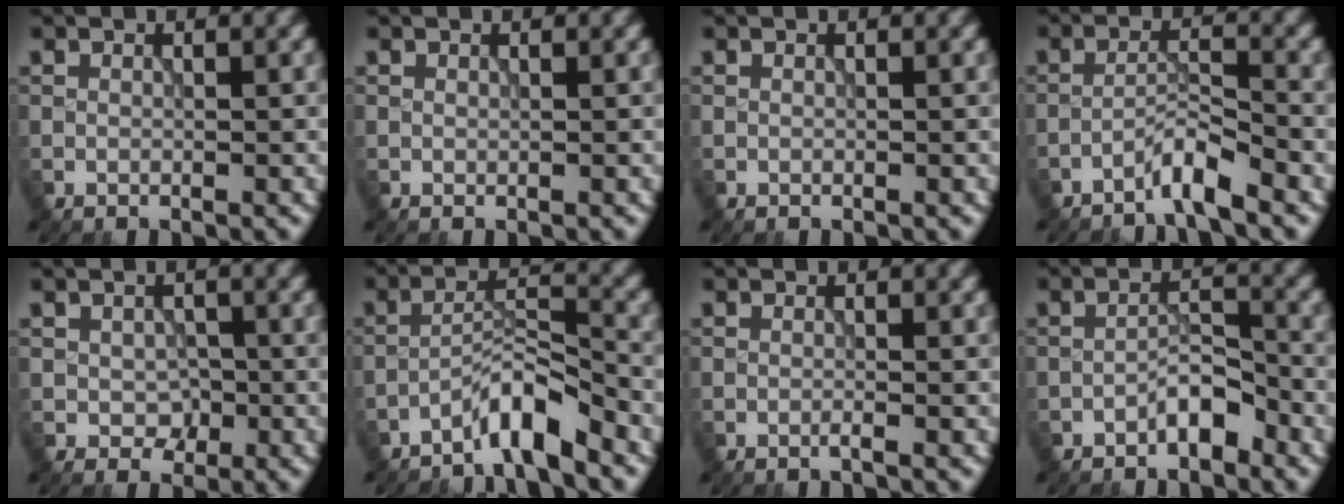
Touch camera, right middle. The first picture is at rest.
{"total": 0.0}
{"total": 0.0}
{"total": 2.8, "force": [-2.4, 0.0, 1.5], "torque": [-0.025, 0.010, -0.052]}
{"total": 1.8, "force": [-0.3, 1.4, 1.1], "torque": [-0.021, -0.006, -0.005]}
{"total": 4.3, "force": [-3.4, 0.4, 2.5], "torque": [-0.044, 0.015, -0.071]}
{"total": 0.7, "force": [-0.4, 0.0, 0.5], "torque": [-0.008, 0.000, -0.012]}
{"total": 2.8, "force": [-2.0, 0.8, 1.7], "torque": [-0.025, 0.015, -0.039]}